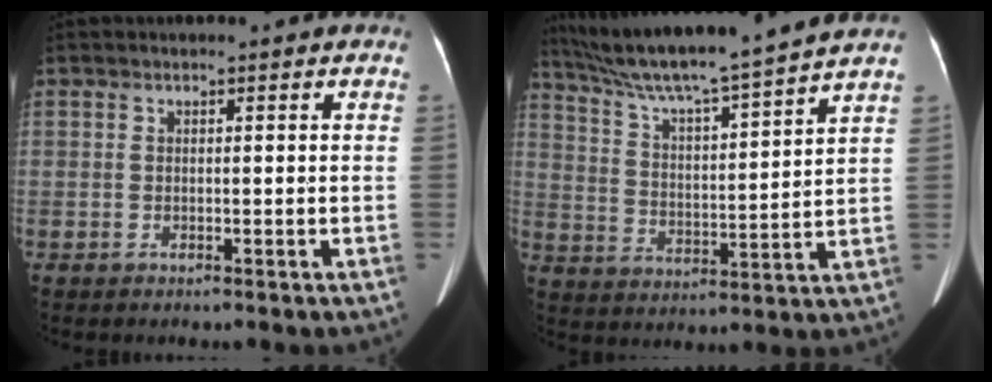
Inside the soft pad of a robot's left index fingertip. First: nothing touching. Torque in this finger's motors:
{"motor_torque": [0.74, -1.30, 0.28, 0.15]}